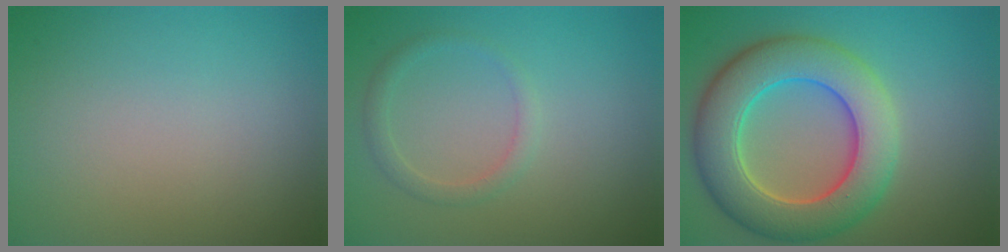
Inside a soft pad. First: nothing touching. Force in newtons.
{"total": 1.5, "press": 1.5, "slide": 0.1}
{"total": 9.2, "press": 9.2, "slide": 0.4}